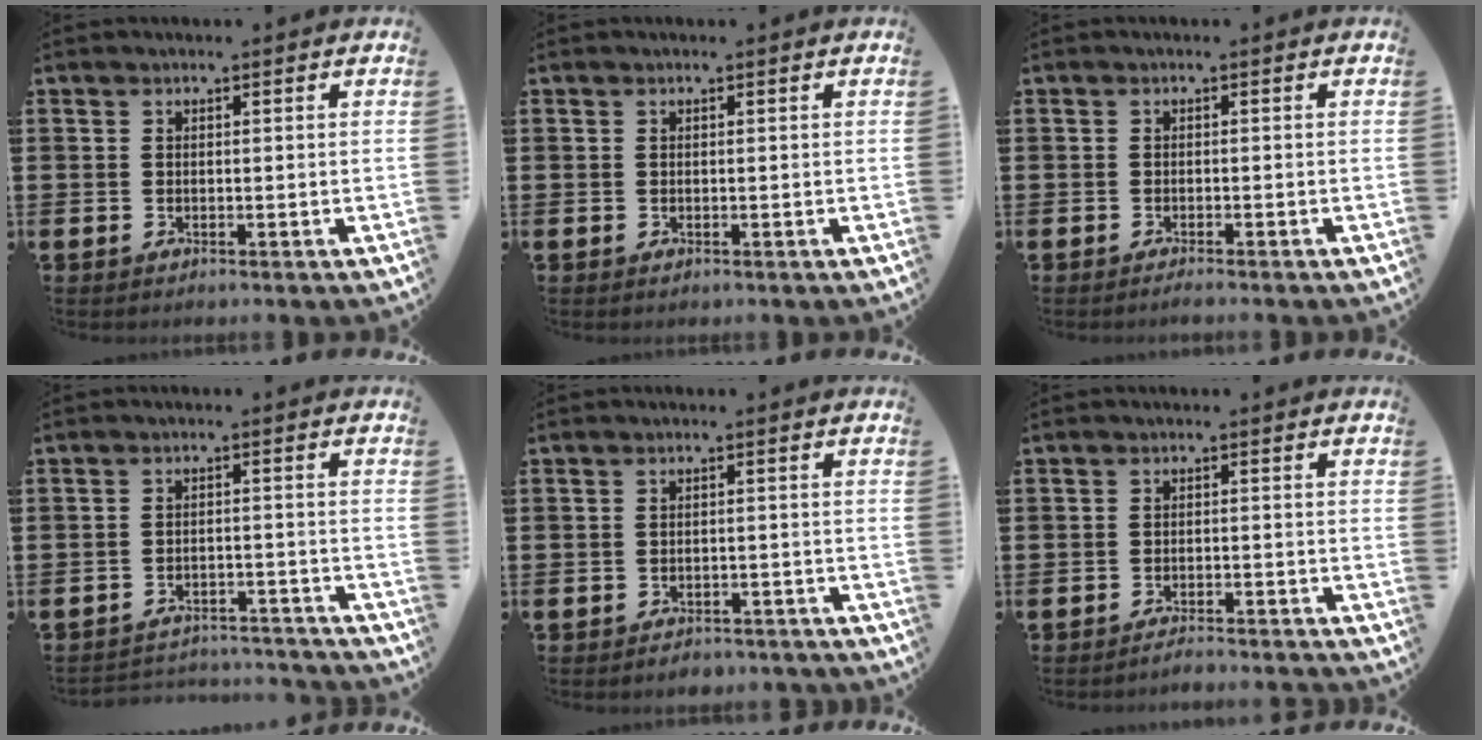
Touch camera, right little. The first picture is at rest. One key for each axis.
{"total": 0.0}
{"total": 0.7, "fx": -0.6, "fy": 0.0, "fz": 0.4, "tx": -0.006, "ty": -0.004, "tz": -0.012}
{"total": 3.1, "fx": -3.1, "fy": 0.2, "fz": 0.0, "tx": -0.006, "ty": 0.004, "tz": -0.068}
{"total": 1.6, "fx": -1.6, "fy": 0.2, "fz": 0.1, "tx": -0.006, "ty": 0.003, "tz": -0.034}
{"total": 1.8, "fx": -1.8, "fy": -0.1, "fz": 0.2, "tx": -0.005, "ty": 0.003, "tz": -0.036}